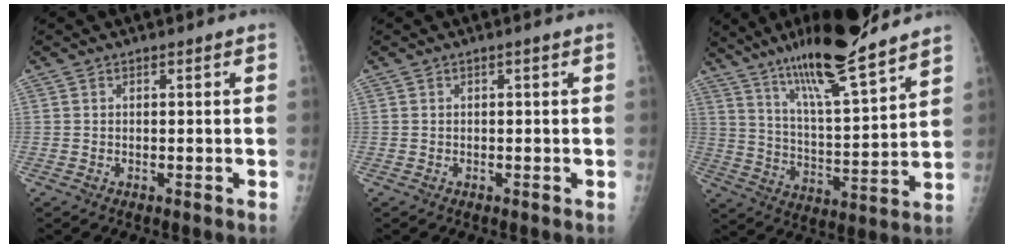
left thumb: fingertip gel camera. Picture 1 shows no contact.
{"total": 0.0}
{"total": 18.0, "force": [13.7, 2.3, 11.4], "torque": [-0.174, -0.075, 0.236]}